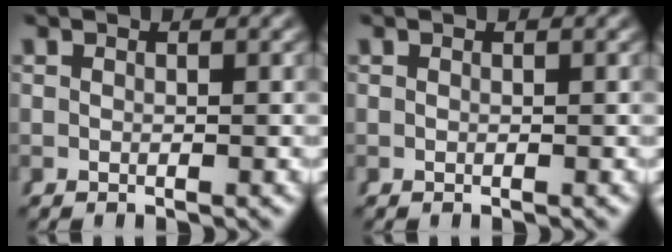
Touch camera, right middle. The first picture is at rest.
{"total": 0.0}